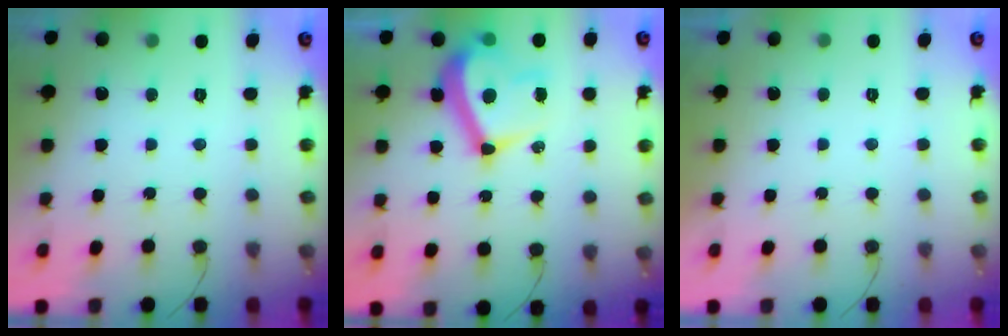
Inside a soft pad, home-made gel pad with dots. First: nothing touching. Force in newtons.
{"total": 14.2, "press": 14.0, "slide": 2.4}
{"total": 2.3, "press": 2.2, "slide": 0.4}